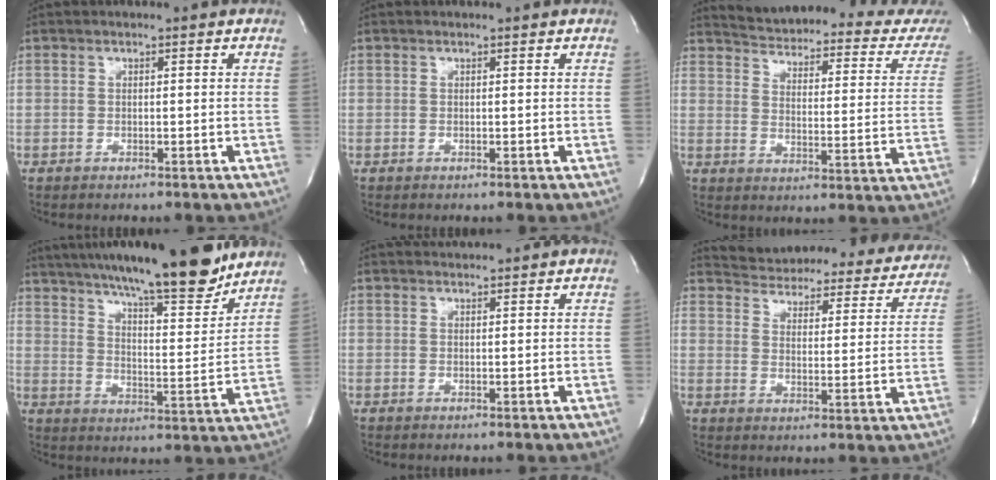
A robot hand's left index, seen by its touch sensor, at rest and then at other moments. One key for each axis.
{"total": 0.0}
{"total": 22.6, "fx": 21.3, "fy": 3.6, "fz": 6.7, "tx": -0.085, "ty": -0.085, "tz": 0.243}
{"total": 19.9, "fx": 16.6, "fy": 2.2, "fz": 10.8, "tx": -0.173, "ty": -0.009, "tz": 0.245}
{"total": 0.7, "fx": 0.6, "fy": 0.0, "fz": -0.3, "tx": -0.007, "ty": 0.001, "tz": 0.013}
{"total": 23.7, "fx": 22.2, "fy": 6.1, "fz": 5.8, "tx": -0.085, "ty": -0.051, "tz": 0.262}